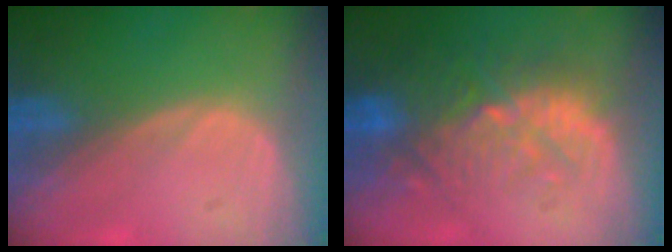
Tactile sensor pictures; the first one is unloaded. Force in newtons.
{"total": 11.1, "press": 9.7, "slide": 5.4}